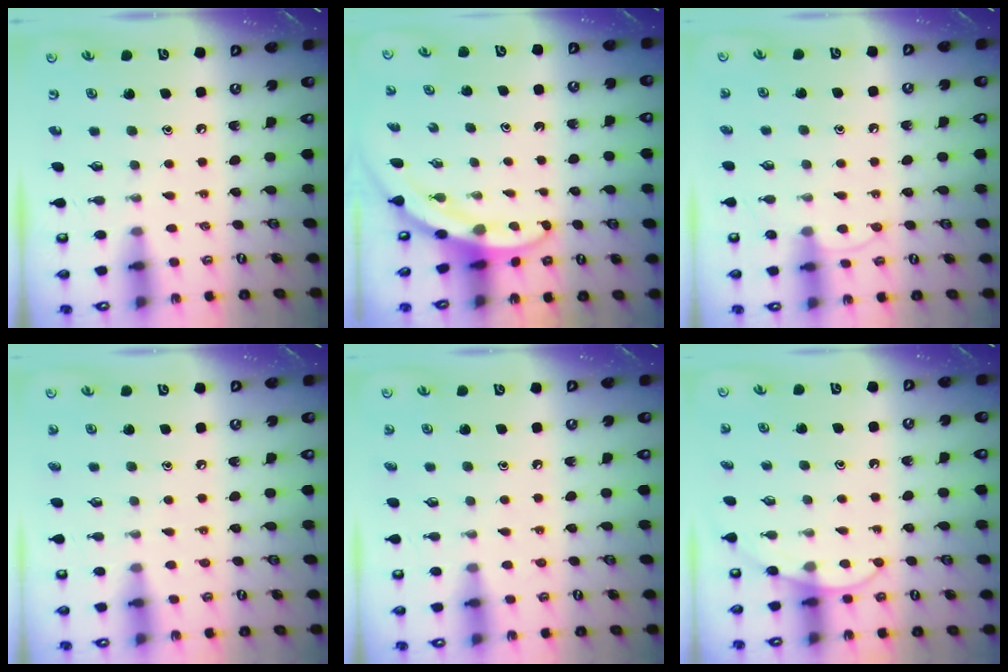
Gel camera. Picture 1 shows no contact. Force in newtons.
{"total": 3.5, "press": 3.5, "slide": 0.1}
{"total": 6.7, "press": 6.7, "slide": 0.6}
{"total": 6.9, "press": 6.8, "slide": 0.8}
{"total": 5.0, "press": 5.0, "slide": 0.5}
{"total": 7.2, "press": 7.1, "slide": 0.7}